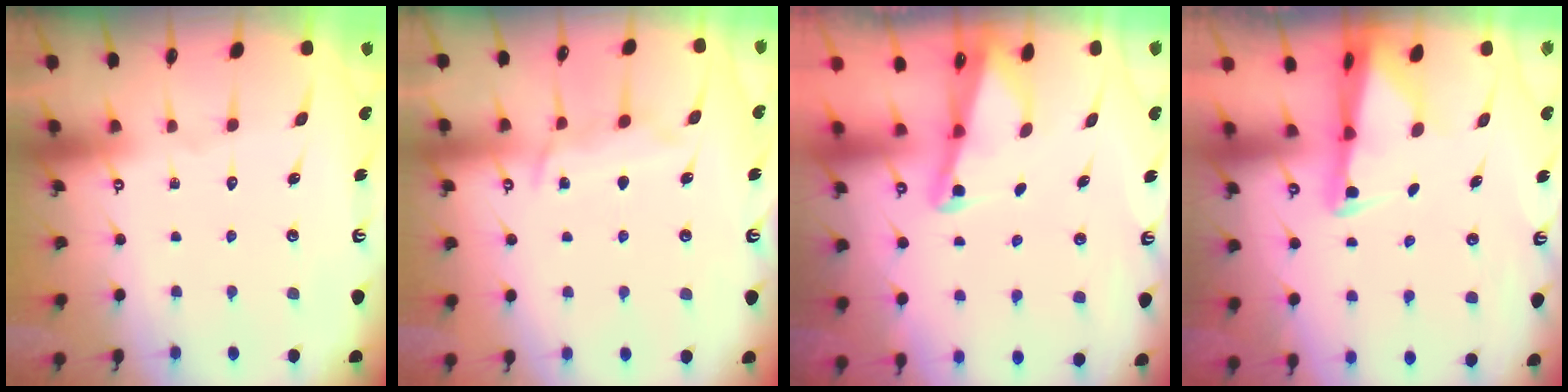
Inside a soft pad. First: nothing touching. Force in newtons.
{"total": 8.1, "press": 8.0, "slide": 0.9}
{"total": 2.2, "press": 2.2, "slide": 0.3}
{"total": 2.6, "press": 2.6, "slide": 0.5}